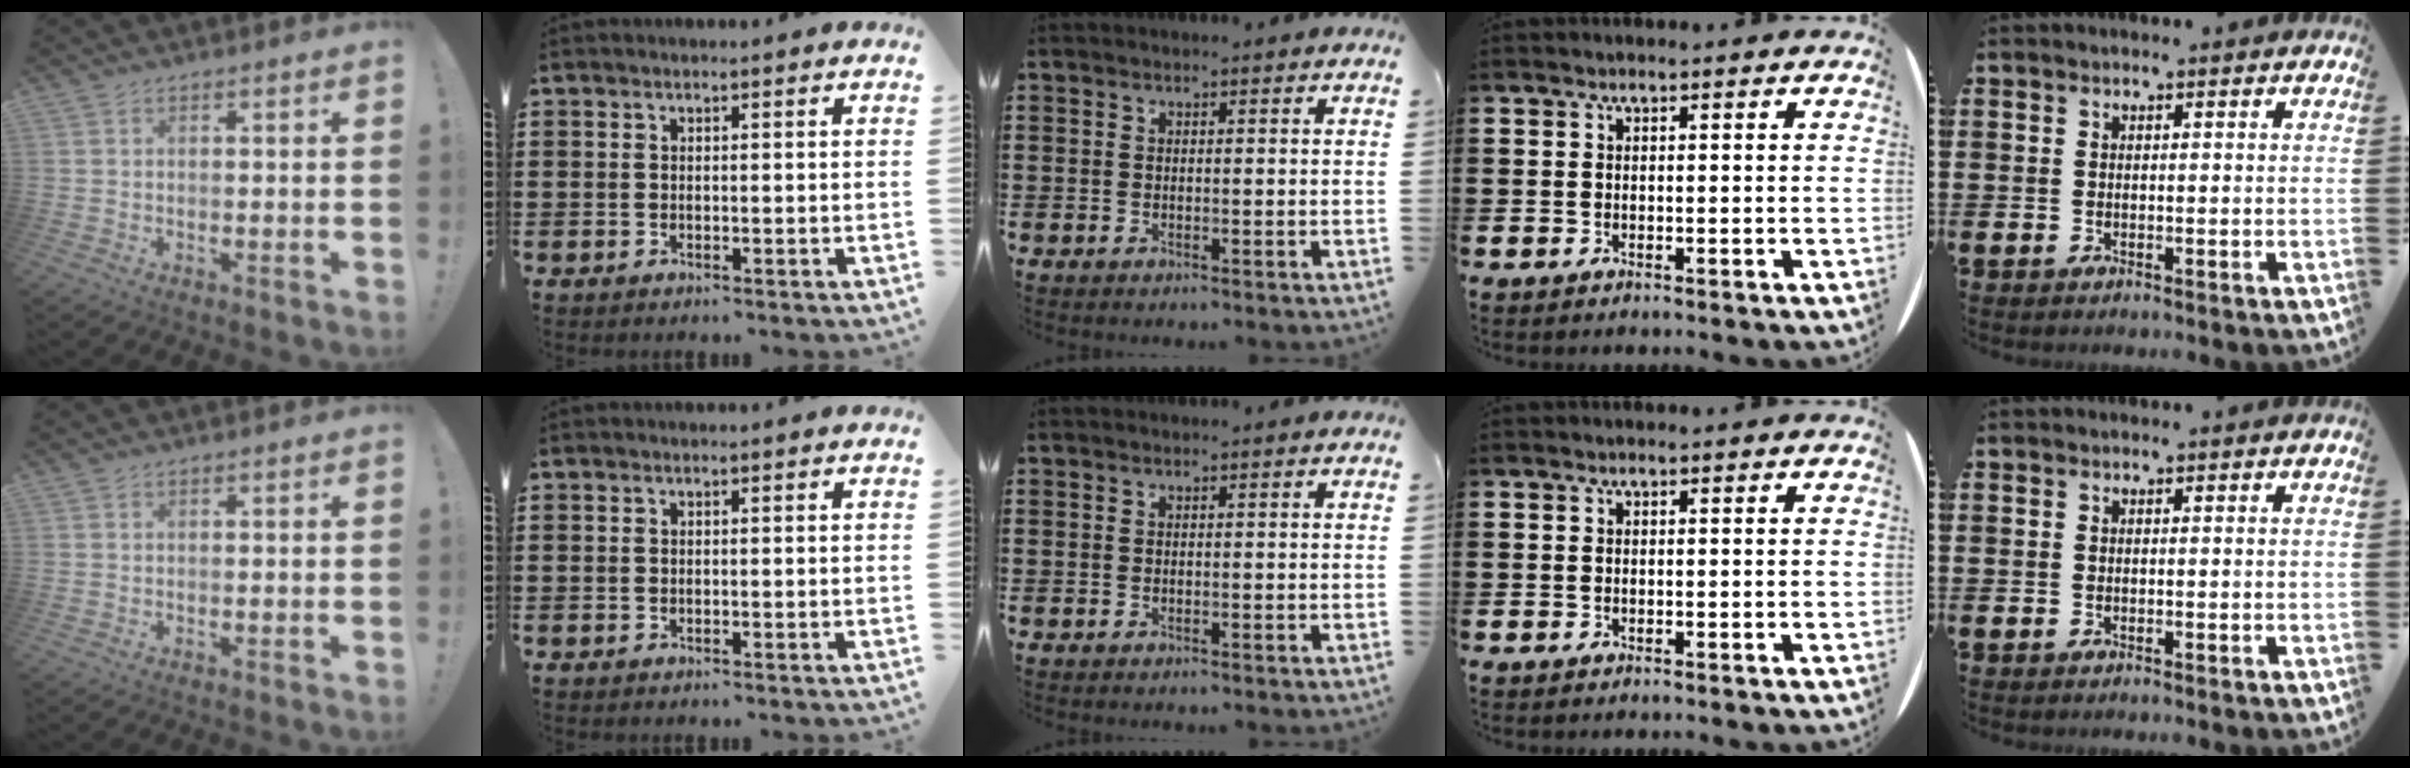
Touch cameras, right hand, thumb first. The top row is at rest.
{}